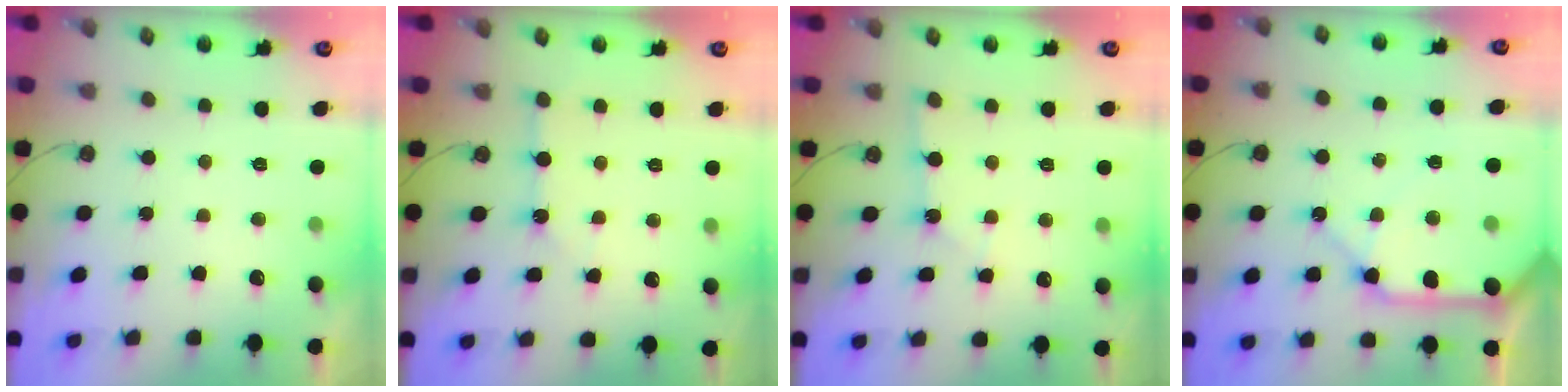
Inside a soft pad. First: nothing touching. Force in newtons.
{"total": 3.9, "press": 3.9, "slide": 0.3}
{"total": 2.2, "press": 2.2, "slide": 0.4}
{"total": 11.7, "press": 11.6, "slide": 1.5}